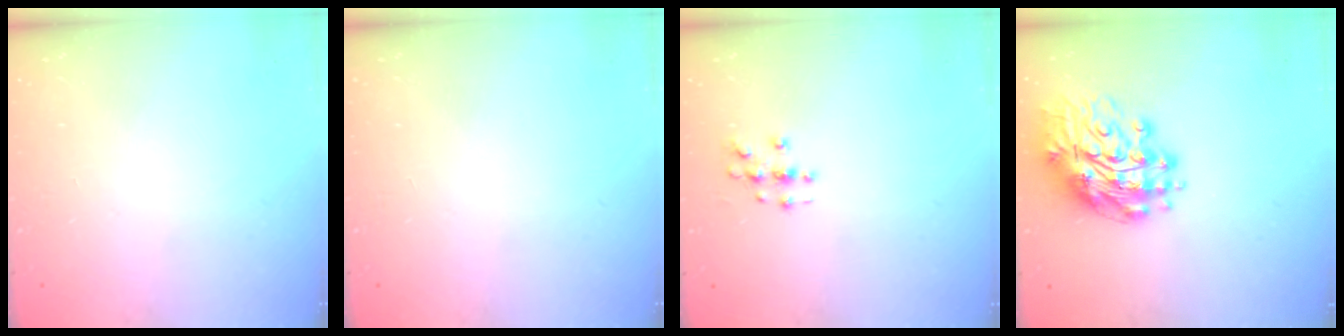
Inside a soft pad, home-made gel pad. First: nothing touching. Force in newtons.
{"total": 0.0}
{"total": 3.4, "press": 3.4, "slide": 0.2}
{"total": 14.3, "press": 14.2, "slide": 1.9}